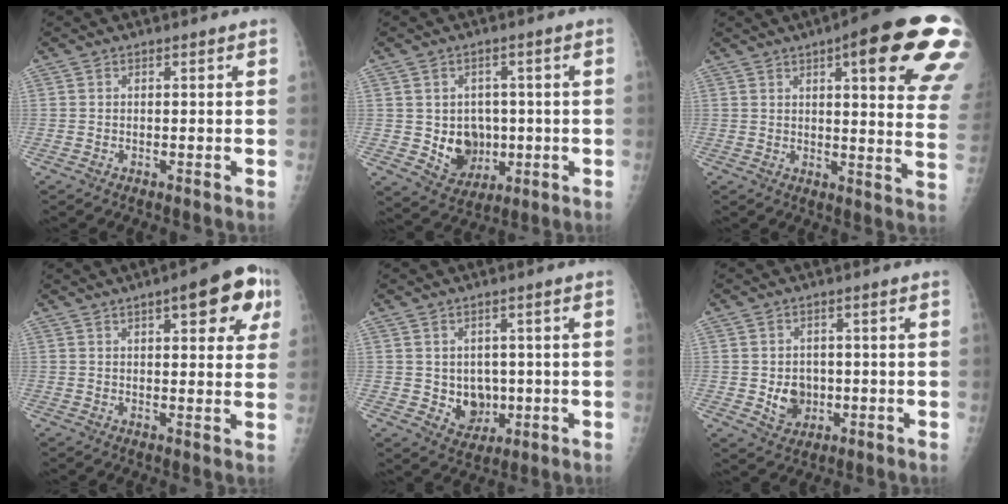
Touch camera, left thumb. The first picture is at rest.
{"total": 8.1, "force": [-0.7, 6.9, 4.2], "torque": [-0.026, 0.000, 0.008]}
{"total": 23.3, "force": [11.1, 5.2, 19.8], "torque": [-0.205, -0.025, 0.131]}
{"total": 12.3, "force": [5.5, 4.2, 10.2], "torque": [-0.092, -0.002, 0.062]}
{"total": 6.1, "force": [-0.4, 5.1, 3.4], "torque": [-0.018, -0.004, 0.011]}
{"total": 5.3, "force": [-0.6, 4.5, 2.7], "torque": [-0.017, 0.002, 0.001]}